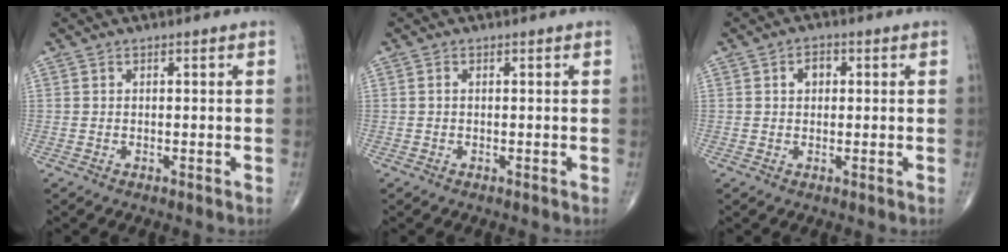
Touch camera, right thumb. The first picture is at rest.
{"total": 0.5, "force": [0.0, 0.3, 0.4], "torque": [-0.009, 0.000, -0.002]}
{"total": 3.0, "force": [0.6, 2.2, 1.9], "torque": [-0.020, 0.008, 0.007]}